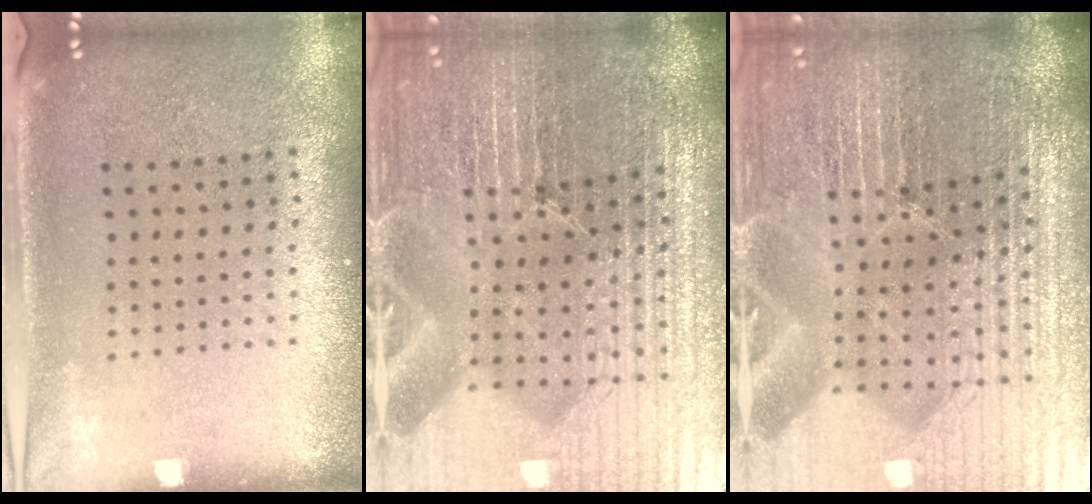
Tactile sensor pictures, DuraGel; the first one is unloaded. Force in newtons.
{"total": 7.2, "press": 6.3, "slide": 3.5}
{"total": 7.2, "press": 6.3, "slide": 3.5}